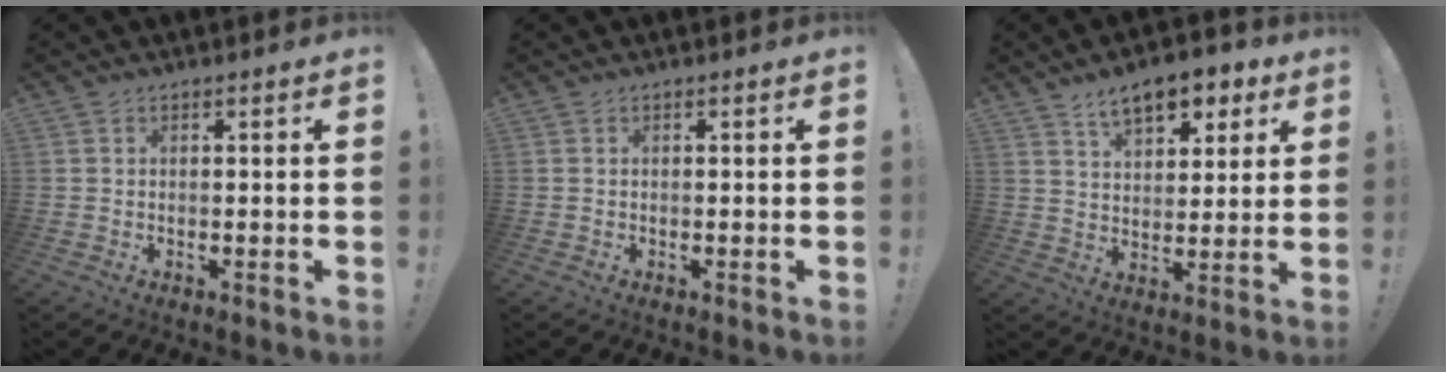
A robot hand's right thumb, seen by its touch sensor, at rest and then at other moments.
{"total": 0.0}
{"total": 11.2, "force": [6.9, 5.7, 6.7], "torque": [-0.096, -0.031, 0.123]}